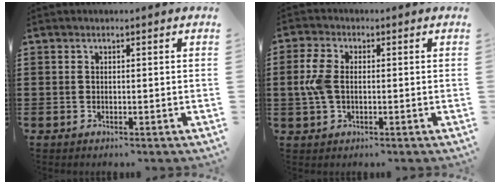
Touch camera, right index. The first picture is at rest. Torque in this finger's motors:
{"motor_torque": [1.26, -0.27, 0.36, 0.19]}